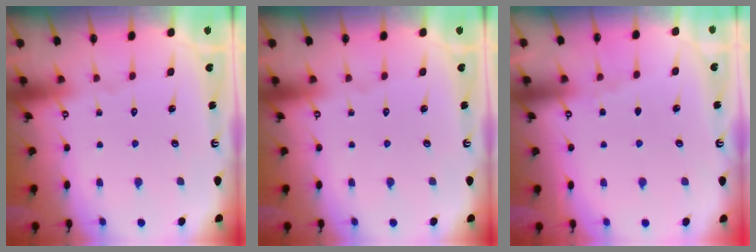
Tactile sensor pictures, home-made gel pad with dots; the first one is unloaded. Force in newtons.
{"total": 0.0}
{"total": 2.8, "press": 2.7, "slide": 0.4}